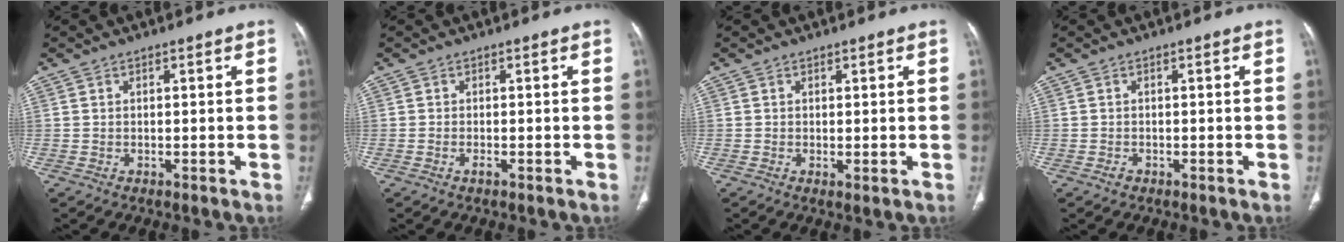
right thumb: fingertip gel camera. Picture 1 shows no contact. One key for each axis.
{"total": 0.7, "fx": -0.5, "fy": 0.2, "fz": 0.6, "tx": -0.011, "ty": 0.001, "tz": -0.009}
{"total": 0.8, "fx": 0.0, "fy": 0.2, "fz": 0.8, "tx": -0.018, "ty": -0.006, "tz": 0.000}
{"total": 0.8, "fx": -0.5, "fy": 0.5, "fz": 0.2, "tx": -0.003, "ty": 0.003, "tz": -0.010}